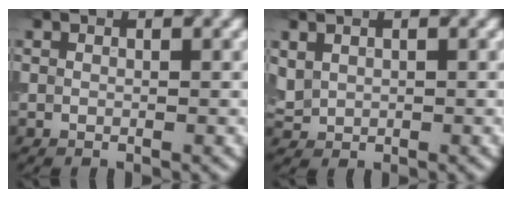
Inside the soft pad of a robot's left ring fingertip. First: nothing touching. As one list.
[{"total": 1.2, "force": [0.6, 1.0, 0.4], "torque": [-0.010, 0.000, 0.016]}]